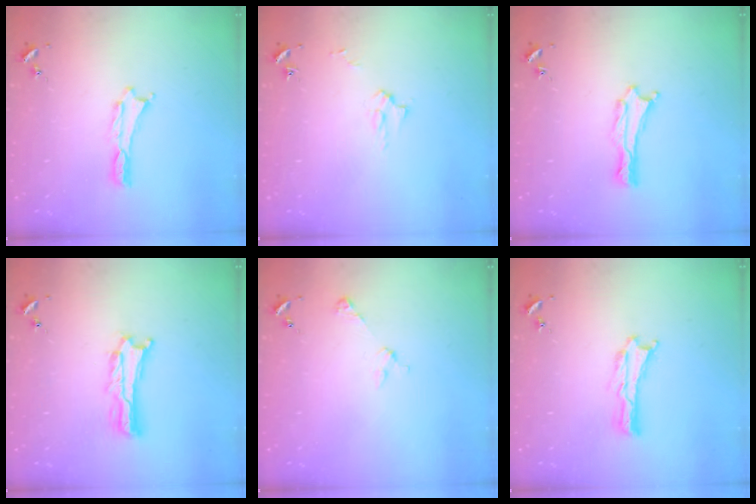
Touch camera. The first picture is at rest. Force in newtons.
{"total": 2.6, "press": 2.6, "slide": 0.3}
{"total": 0.0}
{"total": 2.0, "press": 2.0, "slide": 0.3}
{"total": 2.9, "press": 2.9, "slide": 0.3}
{"total": 0.0}